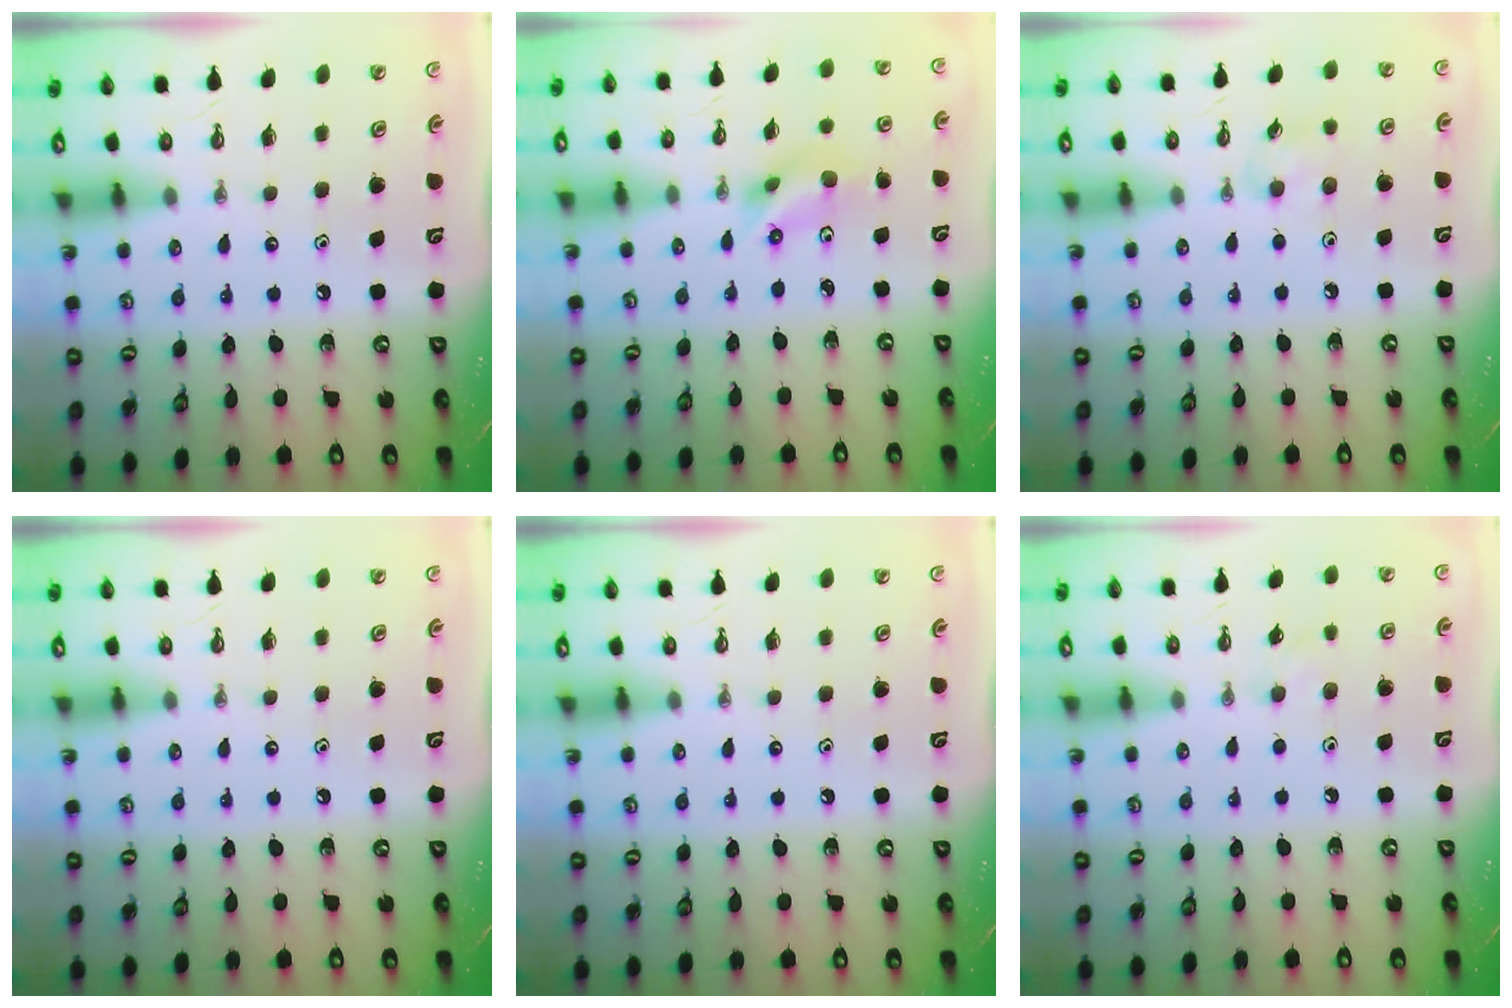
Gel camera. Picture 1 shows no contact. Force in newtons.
{"total": 5.2, "press": 3.8, "slide": 3.6}
{"total": 5.7, "press": 5.5, "slide": 1.4}
{"total": 0.0}
{"total": 0.0}
{"total": 5.8, "press": 5.3, "slide": 2.3}